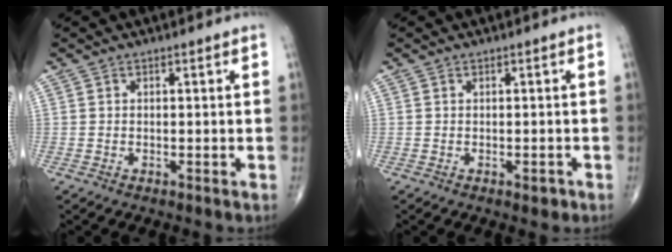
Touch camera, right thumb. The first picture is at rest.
{"total": 1.4, "force": [-0.6, 0.7, 1.0], "torque": [-0.009, -0.001, -0.007]}